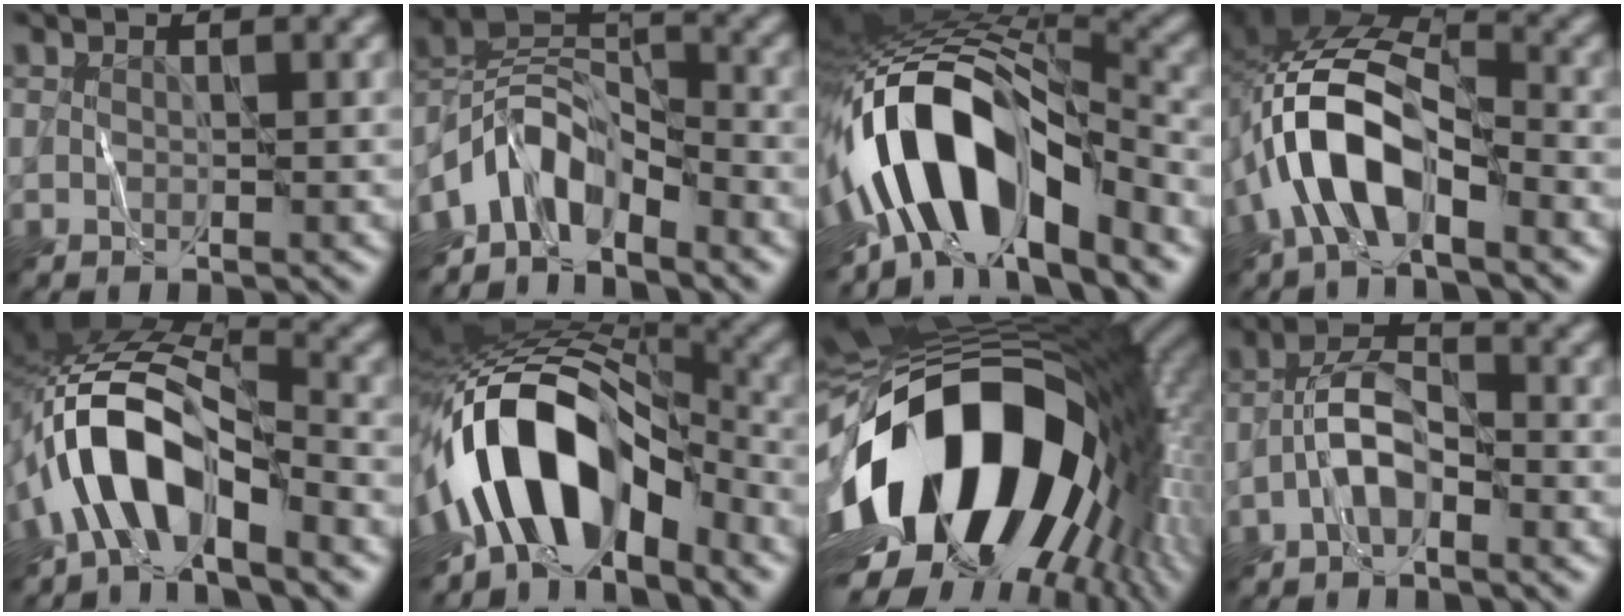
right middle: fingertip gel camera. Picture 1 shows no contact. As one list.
[{"total": 5.8, "force": [-4.3, 2.7, 2.9], "torque": [-0.040, 0.004, -0.094]}, {"total": 14.0, "force": [-5.7, 6.5, 11.0], "torque": [-0.179, 0.011, -0.104]}, {"total": 9.7, "force": [-3.9, 5.1, 7.3], "torque": [-0.146, 0.007, -0.079]}, {"total": 9.0, "force": [-4.6, 4.4, 6.3], "torque": [-0.118, 0.010, -0.092]}, {"total": 13.0, "force": [-5.5, 6.9, 9.5], "torque": [-0.153, 0.010, -0.103]}, {"total": 18.9, "force": [-2.6, 11.3, 15.0], "torque": [-0.270, -0.012, -0.052]}, {"total": 3.8, "force": [-2.0, 1.6, 2.8], "torque": [-0.048, 0.015, -0.047]}]